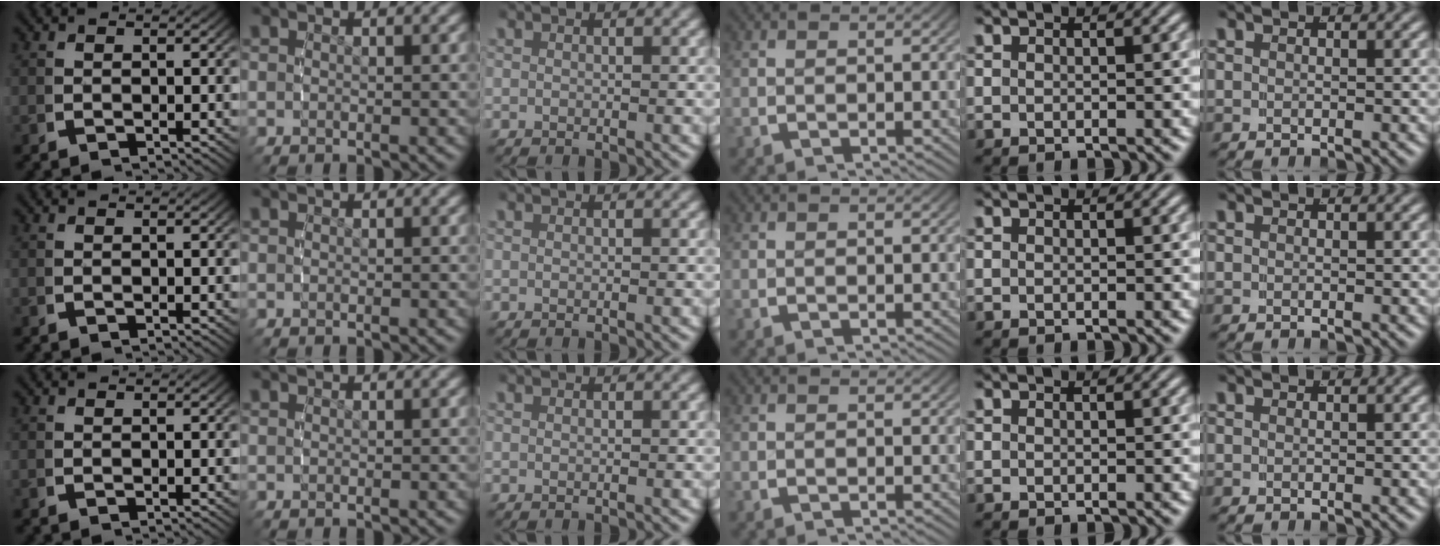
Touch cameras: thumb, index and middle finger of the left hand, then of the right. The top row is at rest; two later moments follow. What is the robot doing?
{"motion": "grasp_and_lifting", "object": "bottle cap"}